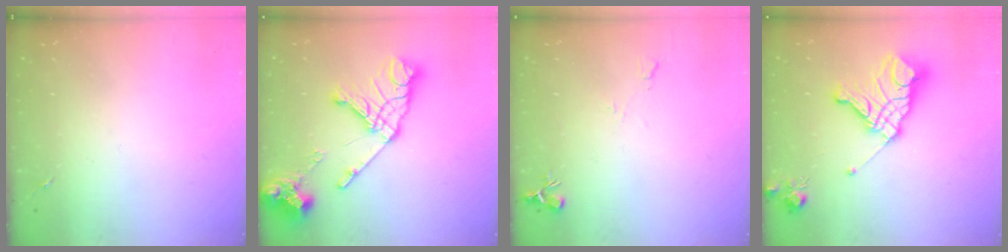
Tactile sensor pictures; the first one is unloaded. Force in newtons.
{"total": 19.2, "press": 19.1, "slide": 2.3}
{"total": 6.9, "press": 6.9, "slide": 0.7}
{"total": 17.5, "press": 17.4, "slide": 2.0}